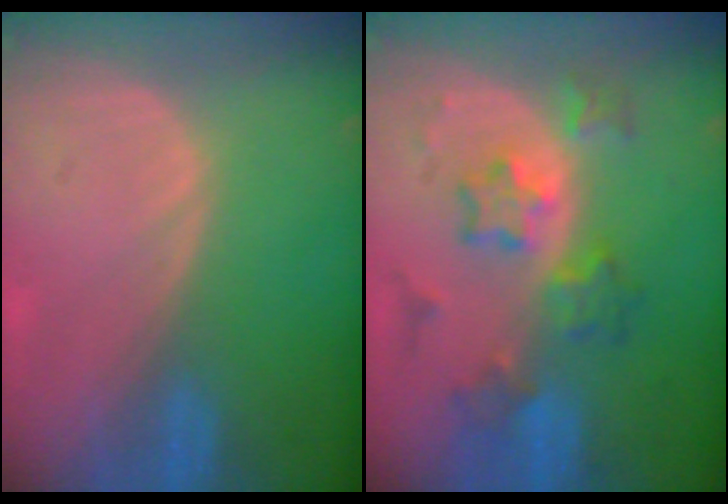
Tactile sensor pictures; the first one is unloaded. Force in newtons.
{"total": 7.1, "press": 7.1, "slide": 0.3}